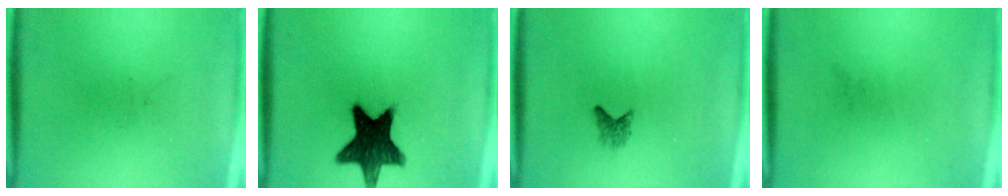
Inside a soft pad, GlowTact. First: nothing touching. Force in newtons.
{"total": 14.8}
{"total": 1.4}
{"total": 0.0}